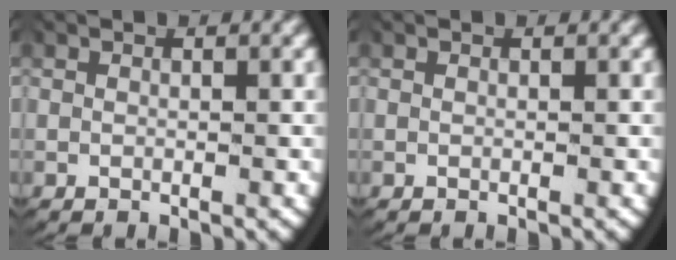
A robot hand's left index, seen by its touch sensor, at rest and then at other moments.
{"total": 0.0}